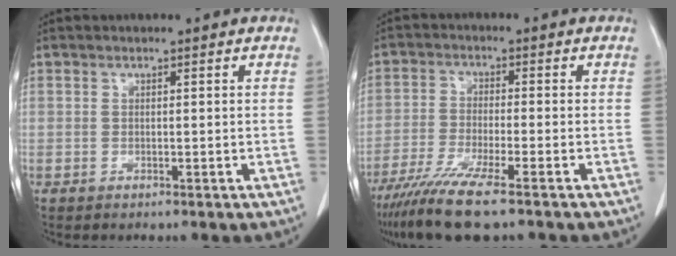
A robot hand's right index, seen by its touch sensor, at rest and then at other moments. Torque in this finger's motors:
{"motor_torque": [1.12, -1.02, 0.56, 0.16]}